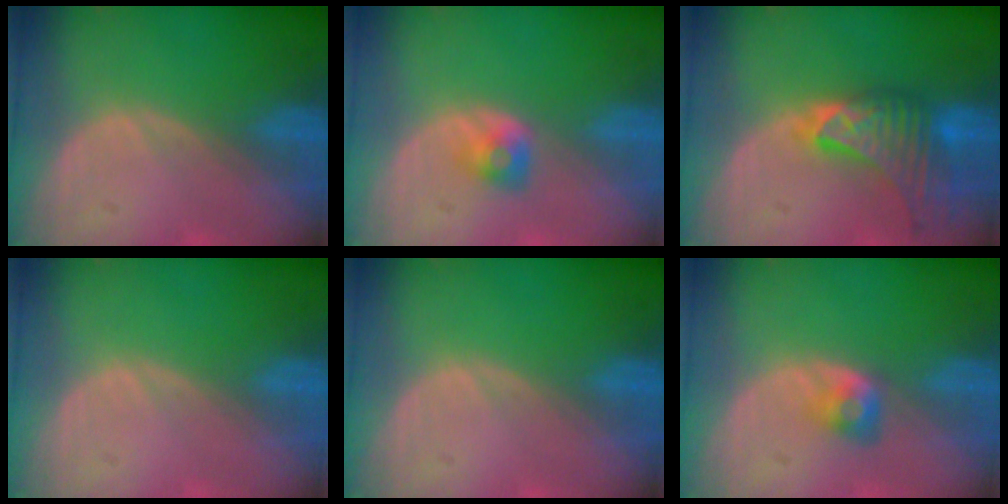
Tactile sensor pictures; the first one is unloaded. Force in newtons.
{"total": 2.5, "press": 2.3, "slide": 0.9}
{"total": 9.2, "press": 8.2, "slide": 4.2}
{"total": 0.0}
{"total": 0.0}
{"total": 2.9, "press": 2.5, "slide": 1.4}